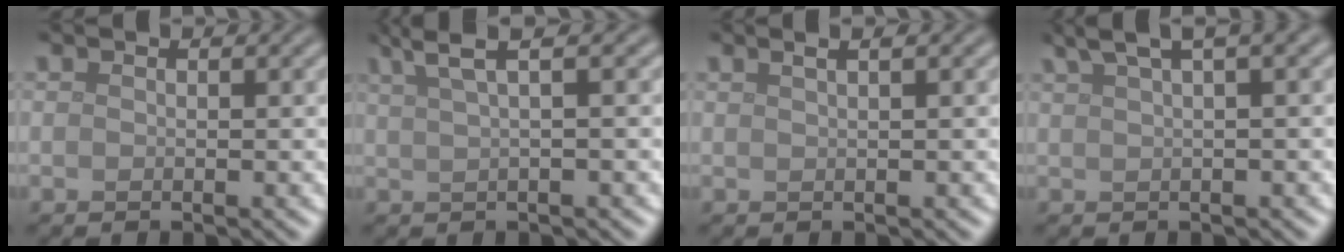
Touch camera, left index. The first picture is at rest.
{"total": 3.7, "force": [2.3, 0.8, 2.8], "torque": [-0.041, 0.014, 0.038]}
{"total": 2.5, "force": [1.4, 1.1, 1.8], "torque": [-0.007, 0.005, -0.005]}
{"total": 5.1, "force": [3.5, 1.2, 3.6], "torque": [-0.048, 0.022, 0.054]}